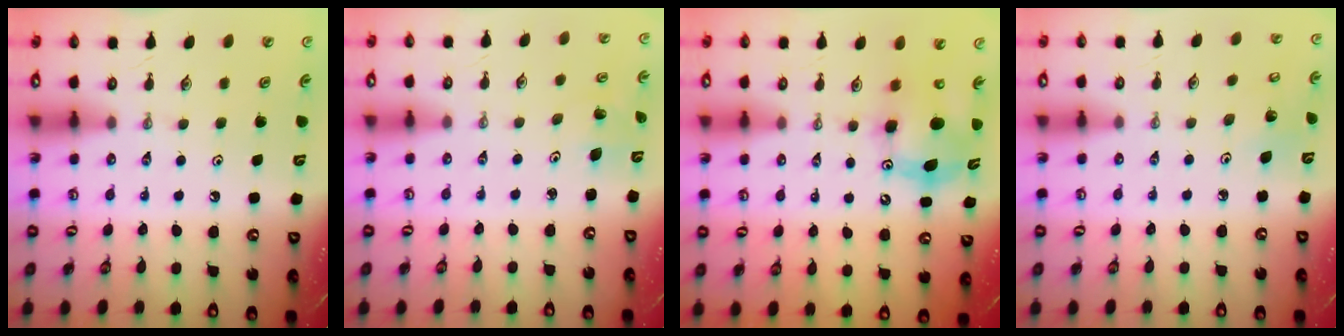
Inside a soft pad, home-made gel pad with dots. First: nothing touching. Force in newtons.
{"total": 2.3, "press": 2.3, "slide": 0.2}
{"total": 11.1, "press": 10.9, "slide": 2.2}
{"total": 3.9, "press": 3.7, "slide": 1.4}